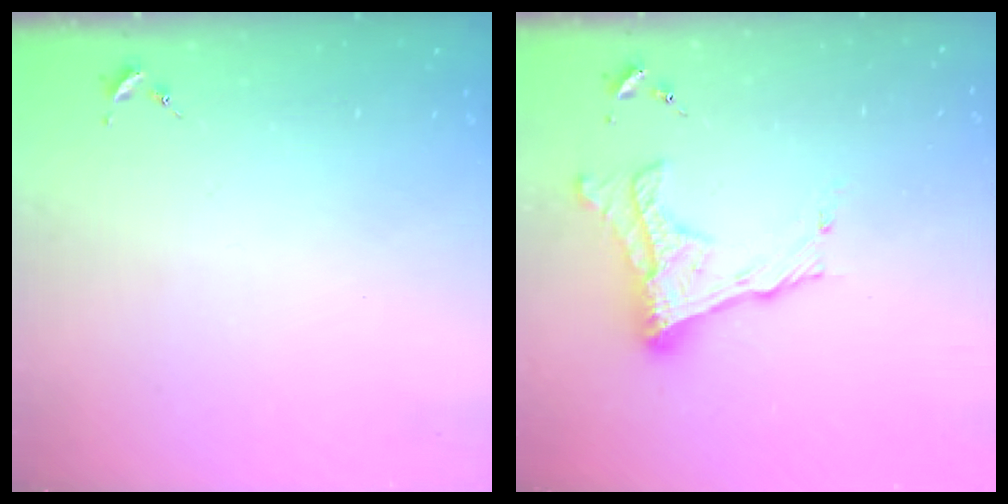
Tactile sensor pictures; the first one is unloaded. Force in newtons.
{"total": 14.7, "press": 14.7, "slide": 1.0}